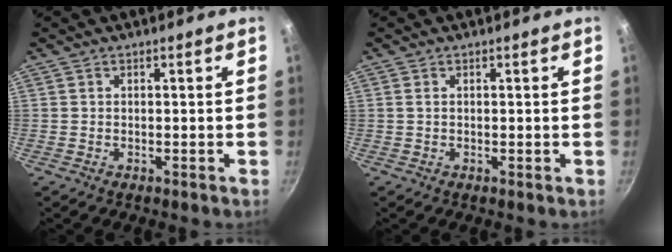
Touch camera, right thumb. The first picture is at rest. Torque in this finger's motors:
{"motor_torque": [0.07, -0.58, 0.18, 0.18, 0.05]}